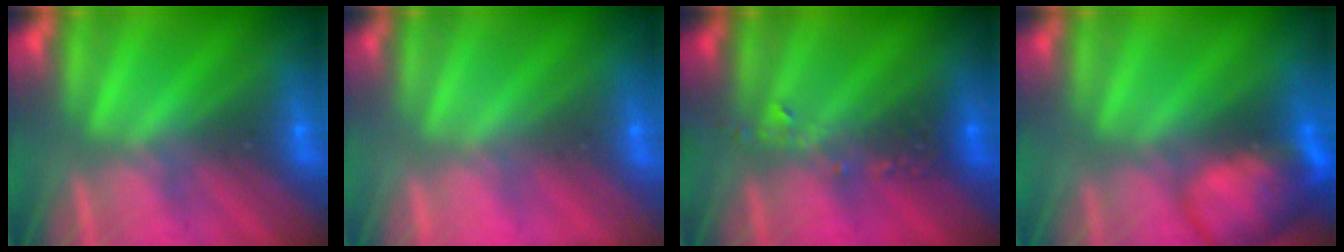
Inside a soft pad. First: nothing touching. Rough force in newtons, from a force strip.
{"total": 3.4}
{"total": 2.4}
{"total": 5.6}